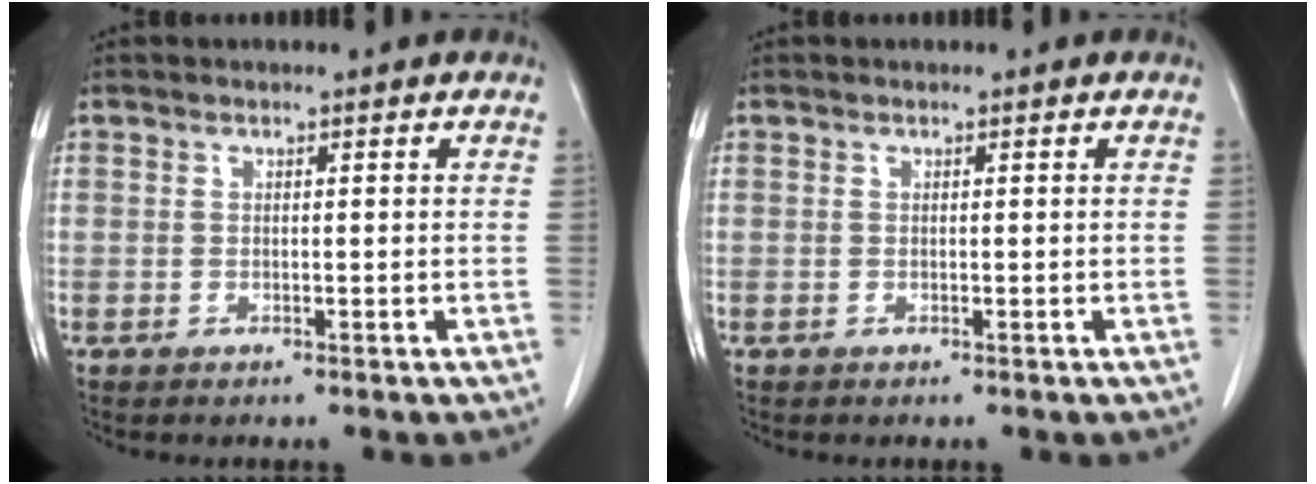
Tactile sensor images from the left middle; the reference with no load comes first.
{"total": 0.0}